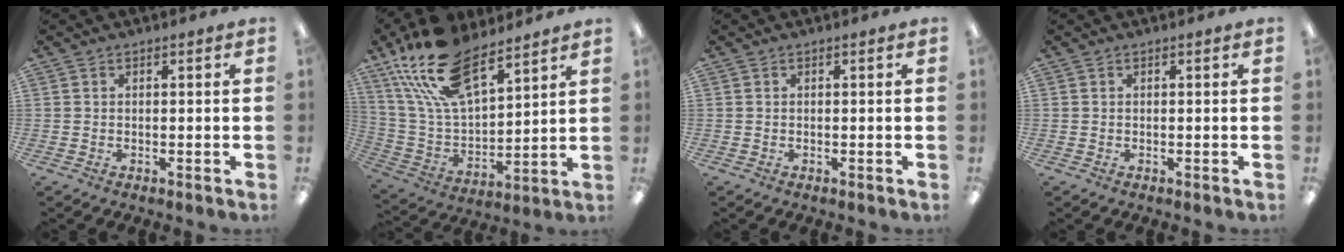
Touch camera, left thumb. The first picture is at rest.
{"total": 21.9, "force": [14.8, 10.1, 12.7], "torque": [-0.267, -0.070, 0.269]}
{"total": 0.0}
{"total": 0.0}